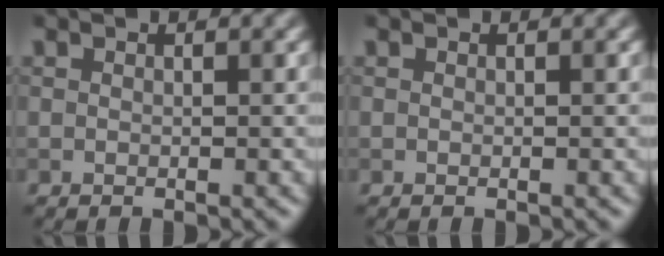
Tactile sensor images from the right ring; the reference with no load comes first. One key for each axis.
{"total": 0.0}